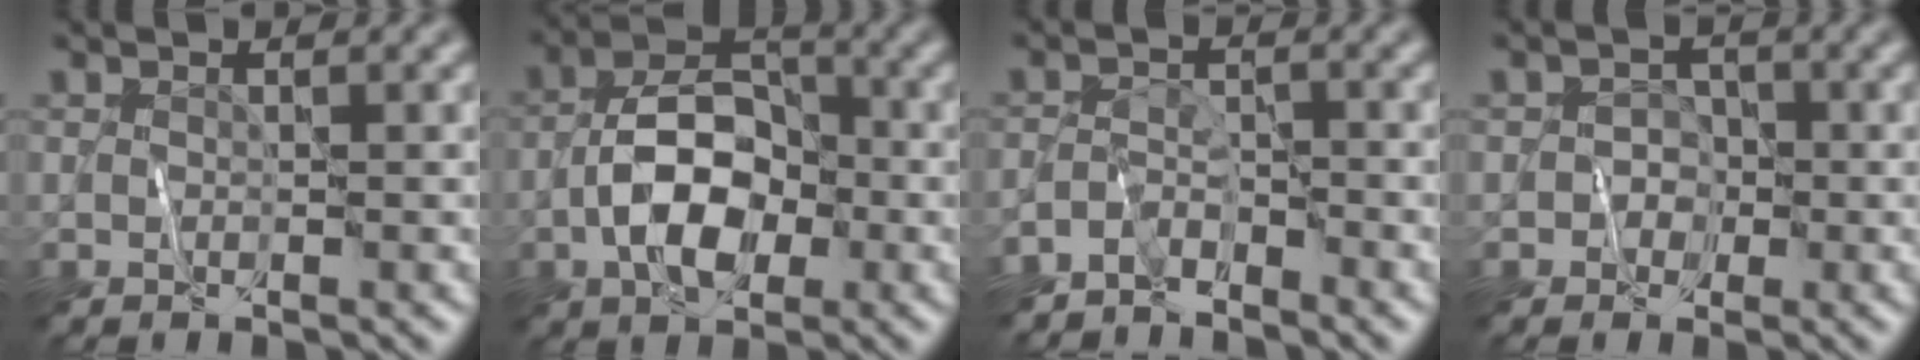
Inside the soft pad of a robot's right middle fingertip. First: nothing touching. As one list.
[{"total": 6.6, "force": [-1.8, 3.9, 5.1], "torque": [-0.083, 0.012, -0.038]}, {"total": 2.7, "force": [-2.5, 0.9, 0.8], "torque": [-0.013, 0.003, -0.056]}, {"total": 1.6, "force": [-0.4, 1.5, 0.2], "torque": [0.026, 0.009, -0.020]}]